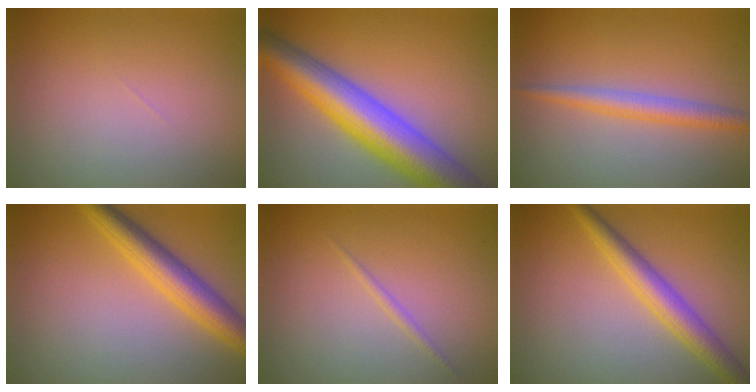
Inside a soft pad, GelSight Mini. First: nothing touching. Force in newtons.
{"total": 9.9, "press": 9.9, "slide": 0.4}
{"total": 2.6, "press": 2.6, "slide": 0.0}
{"total": 4.8, "press": 4.8, "slide": 0.1}
{"total": 0.7, "press": 0.7, "slide": 0.1}
{"total": 4.1, "press": 4.1, "slide": 0.1}